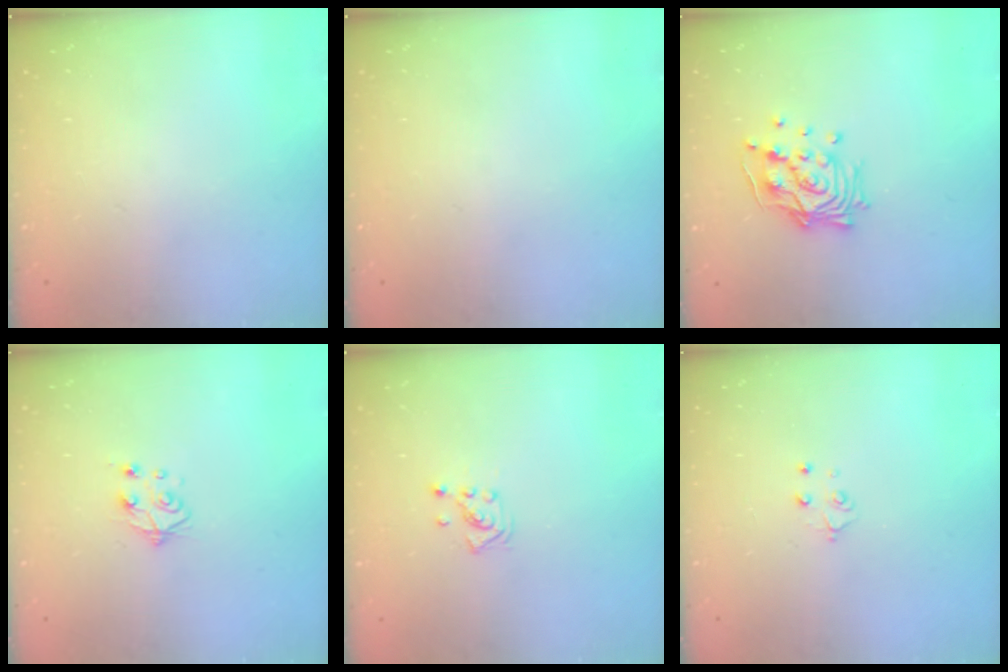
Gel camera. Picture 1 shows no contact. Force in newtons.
{"total": 0.0}
{"total": 13.7, "press": 13.6, "slide": 1.7}
{"total": 6.9, "press": 6.8, "slide": 1.0}
{"total": 2.1, "press": 2.0, "slide": 0.8}
{"total": 3.3, "press": 3.3, "slide": 0.2}